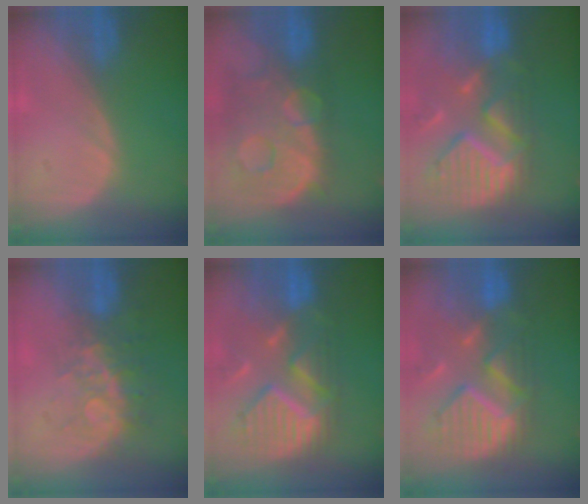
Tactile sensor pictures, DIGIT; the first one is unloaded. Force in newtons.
{"total": 13.8, "press": 11.2, "slide": 8.0}
{"total": 12.9, "press": 10.9, "slide": 6.9}
{"total": 8.4, "press": 7.0, "slide": 4.7}
{"total": 11.8, "press": 10.3, "slide": 5.6}
{"total": 12.0, "press": 10.4, "slide": 6.0}